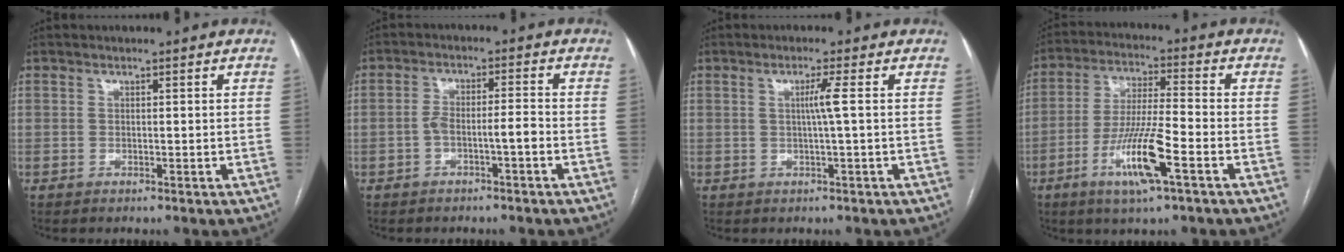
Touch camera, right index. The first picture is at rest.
{"total": 4.1, "force": [-1.8, 0.6, 3.7], "torque": [-0.068, 0.019, -0.027]}
{"total": 2.6, "force": [0.2, -0.8, 2.4], "torque": [-0.044, -0.002, 0.005]}
{"total": 11.4, "force": [-4.9, 0.8, 10.3], "torque": [-0.199, -0.013, -0.091]}